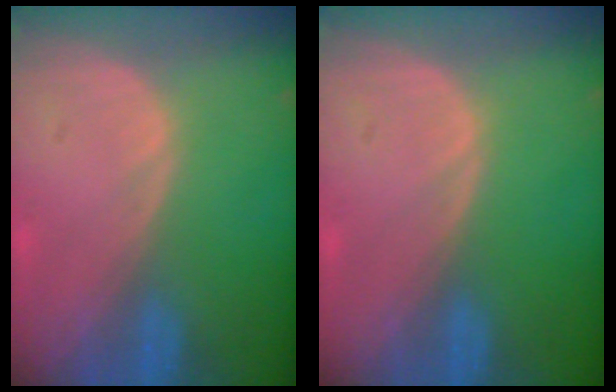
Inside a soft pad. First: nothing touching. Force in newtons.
{"total": 0.0}